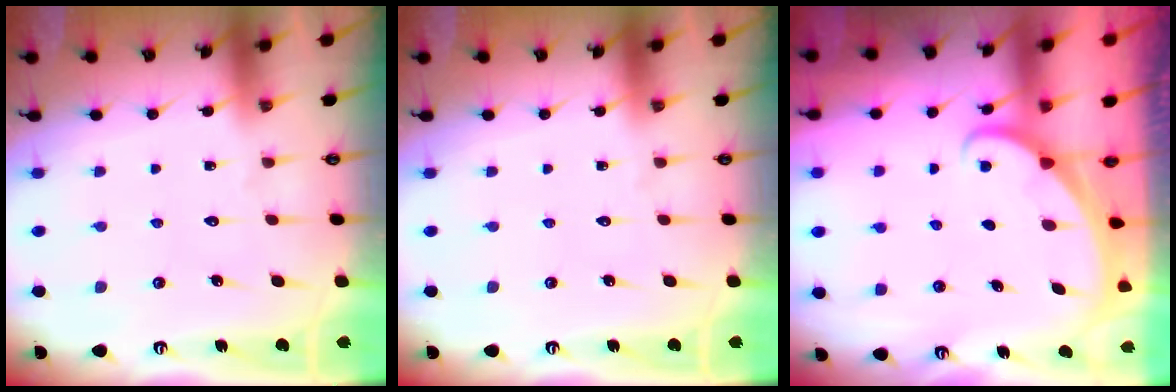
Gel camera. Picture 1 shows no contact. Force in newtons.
{"total": 0.0}
{"total": 1.2, "press": 1.2, "slide": 0.0}